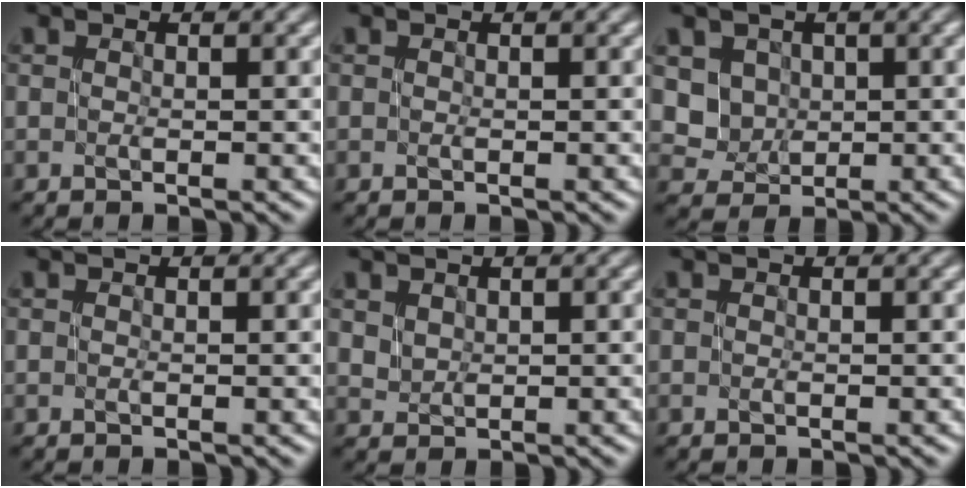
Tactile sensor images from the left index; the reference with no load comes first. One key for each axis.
{"total": 0.0}
{"total": 2.5, "fx": 1.5, "fy": 1.9, "fz": -0.4, "tx": 0.003, "ty": -0.007, "tz": 0.035}
{"total": 0.0}
{"total": 1.1, "fx": 0.9, "fy": 0.4, "fz": -0.4, "tx": 0.012, "ty": 0.002, "tz": 0.021}
{"total": 0.0}